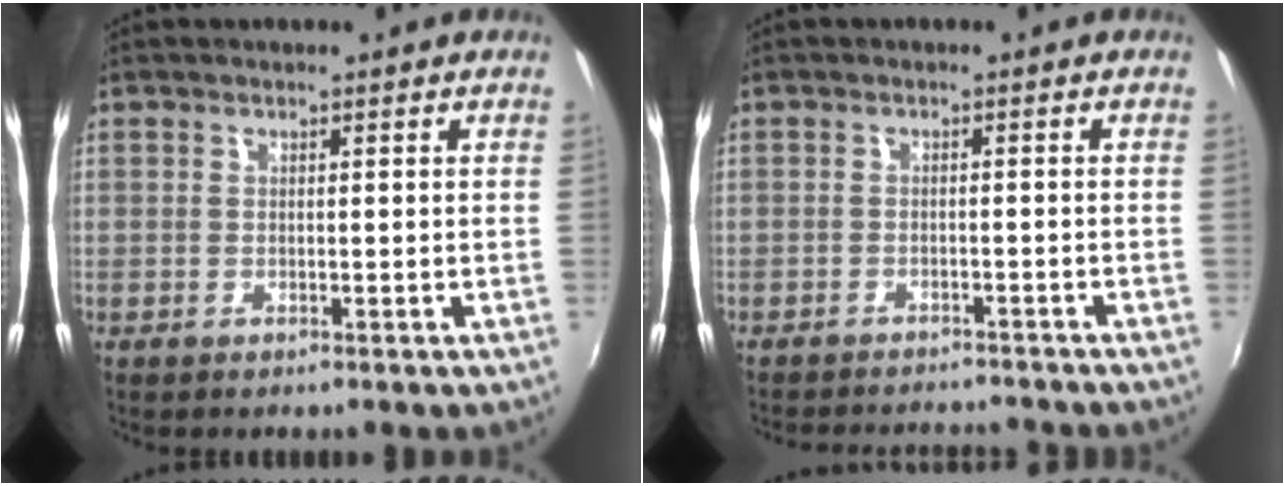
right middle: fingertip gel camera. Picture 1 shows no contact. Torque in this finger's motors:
{"motor_torque": [0.11, -0.17, 0.05, 0.01]}